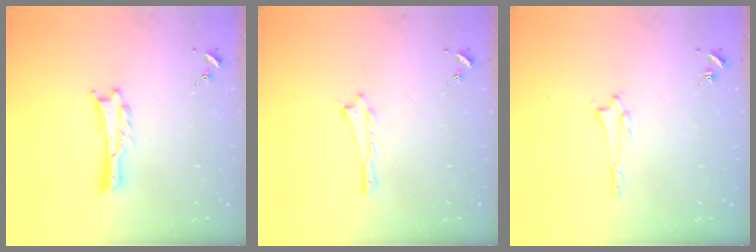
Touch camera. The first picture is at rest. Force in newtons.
{"total": 0.0}
{"total": 1.2, "press": 1.2, "slide": 0.1}